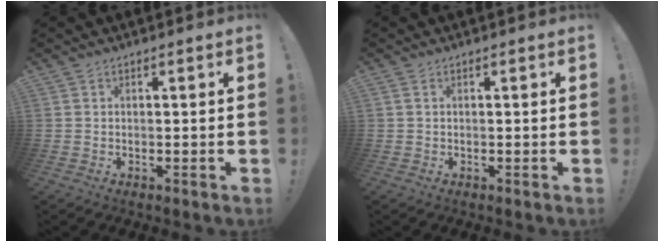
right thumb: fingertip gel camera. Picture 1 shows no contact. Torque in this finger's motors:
{"motor_torque": [0.00, 0.02, 0.04, 0.07, 0.01]}